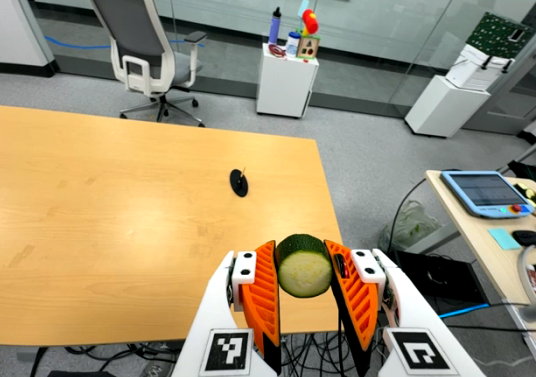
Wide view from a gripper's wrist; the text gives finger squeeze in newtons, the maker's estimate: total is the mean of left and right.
{"total": 13.3, "left": 14.3, "right": 12.3}